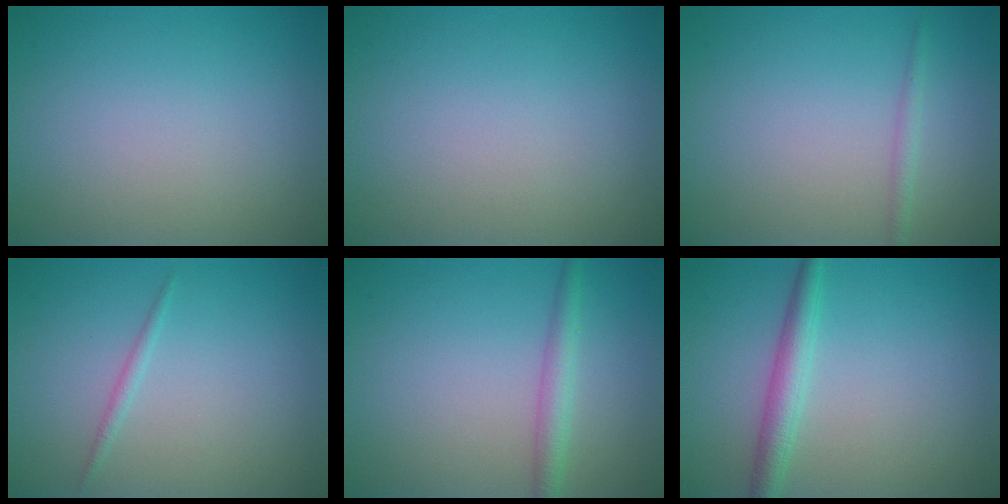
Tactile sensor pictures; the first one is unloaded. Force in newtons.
{"total": 0.0}
{"total": 1.1, "press": 1.1, "slide": 0.1}
{"total": 0.8, "press": 0.8, "slide": 0.0}
{"total": 2.3, "press": 2.3, "slide": 0.1}
{"total": 2.7, "press": 2.7, "slide": 0.0}